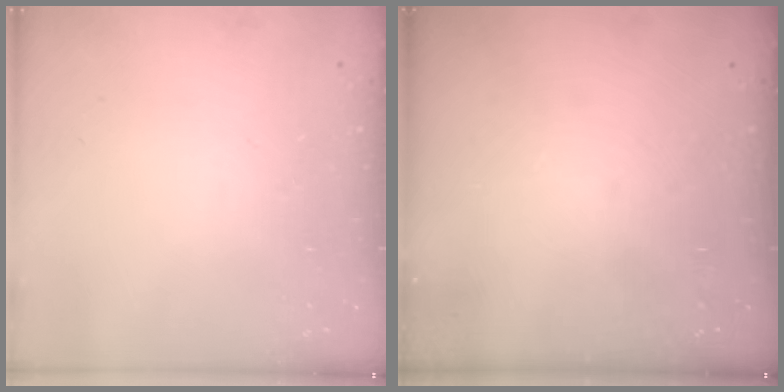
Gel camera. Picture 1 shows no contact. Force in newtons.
{"total": 0.0}